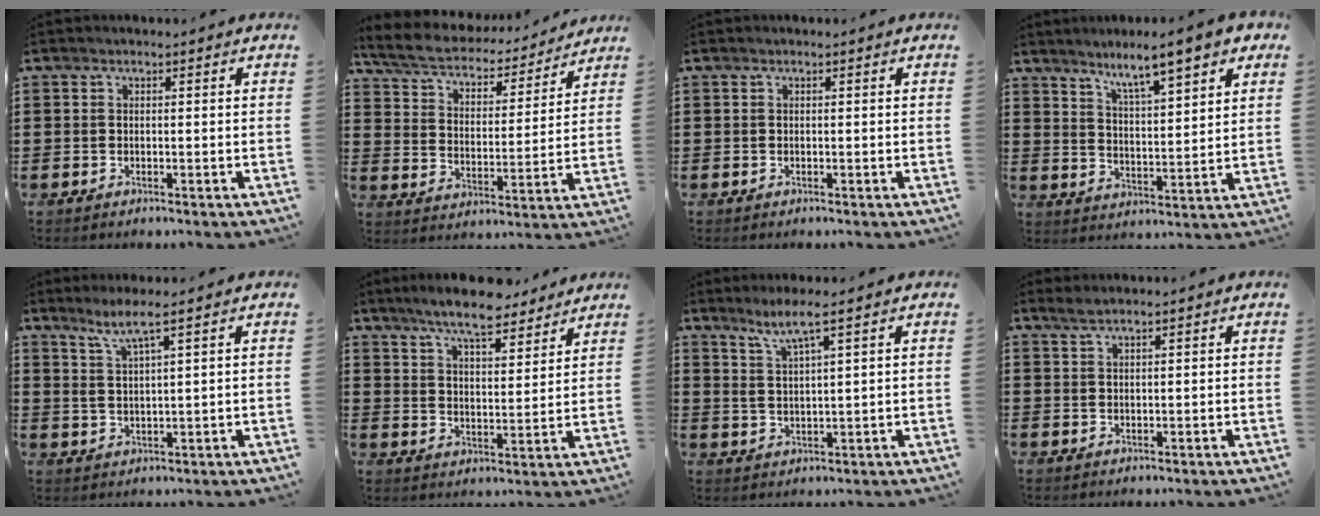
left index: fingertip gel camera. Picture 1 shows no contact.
{"total": 5.3, "force": [4.9, 0.9, 1.7], "torque": [-0.058, -0.035, 0.079]}
{"total": 0.0}
{"total": 6.9, "force": [5.6, 0.4, 4.1], "torque": [-0.085, -0.032, 0.085]}
{"total": 3.9, "force": [2.6, -0.3, 2.9], "torque": [-0.065, -0.004, 0.043]}
{"total": 7.9, "force": [7.0, 1.0, 3.5], "torque": [-0.084, -0.025, 0.125]}
{"total": 4.2, "force": [2.7, -0.2, 3.2], "torque": [-0.070, -0.005, 0.044]}
{"total": 1.5, "force": [1.2, 0.0, 0.9], "torque": [-0.019, 0.000, 0.024]}